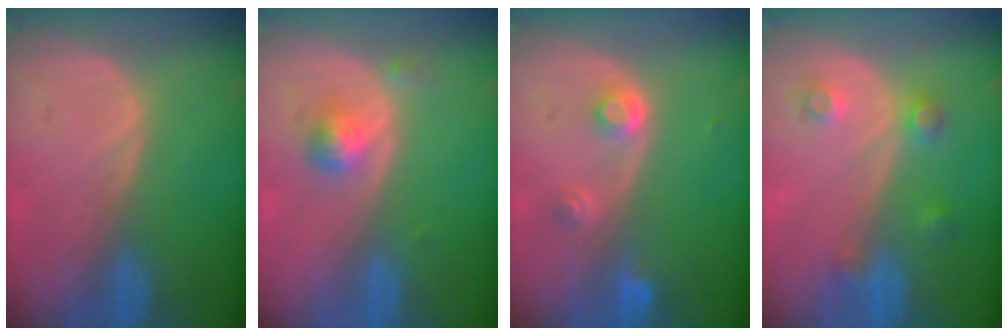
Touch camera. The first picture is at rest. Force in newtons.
{"total": 2.8, "press": 2.7, "slide": 0.2}
{"total": 3.0, "press": 2.8, "slide": 1.1}
{"total": 3.5, "press": 3.3, "slide": 1.1}